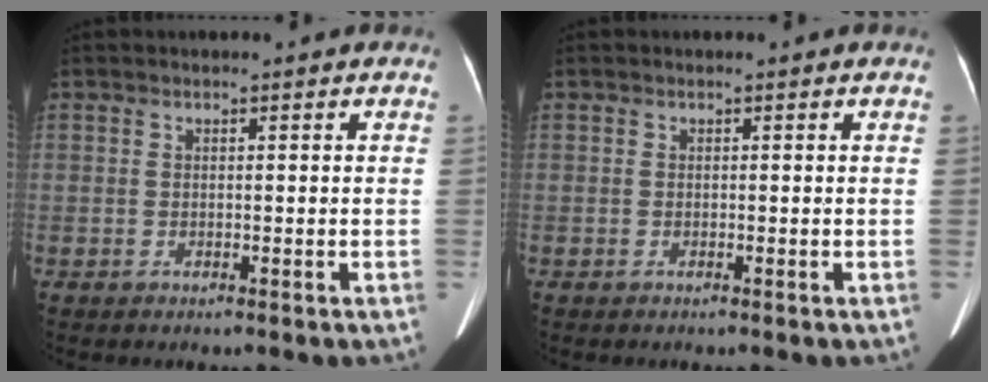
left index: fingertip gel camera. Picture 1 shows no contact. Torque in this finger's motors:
{"motor_torque": [0.01, -0.02, 0.01, 0.00]}